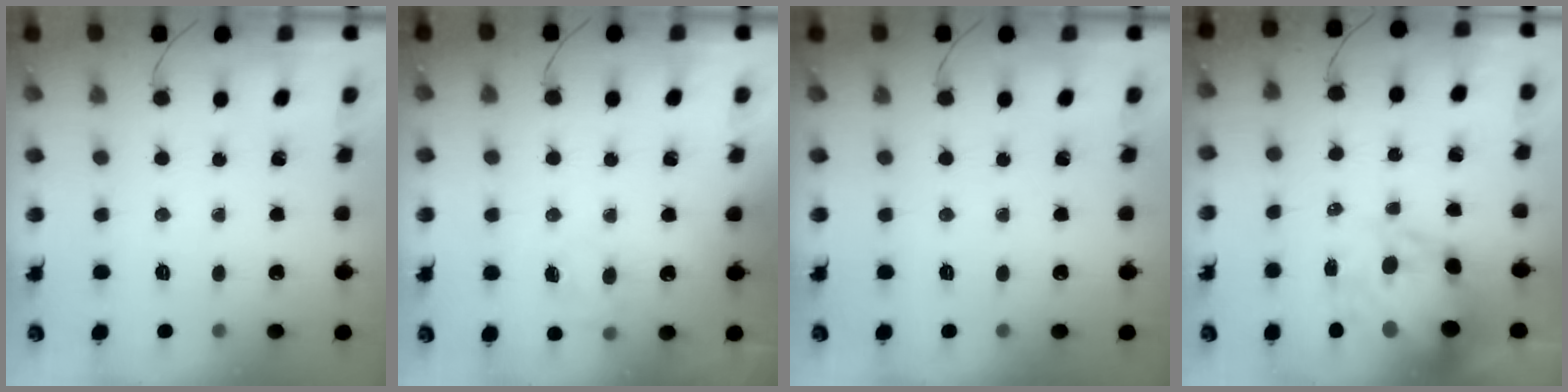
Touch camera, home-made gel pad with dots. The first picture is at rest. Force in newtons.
{"total": 6.3, "press": 6.1, "slide": 1.6}
{"total": 0.0}
{"total": 15.0, "press": 14.5, "slide": 3.8}